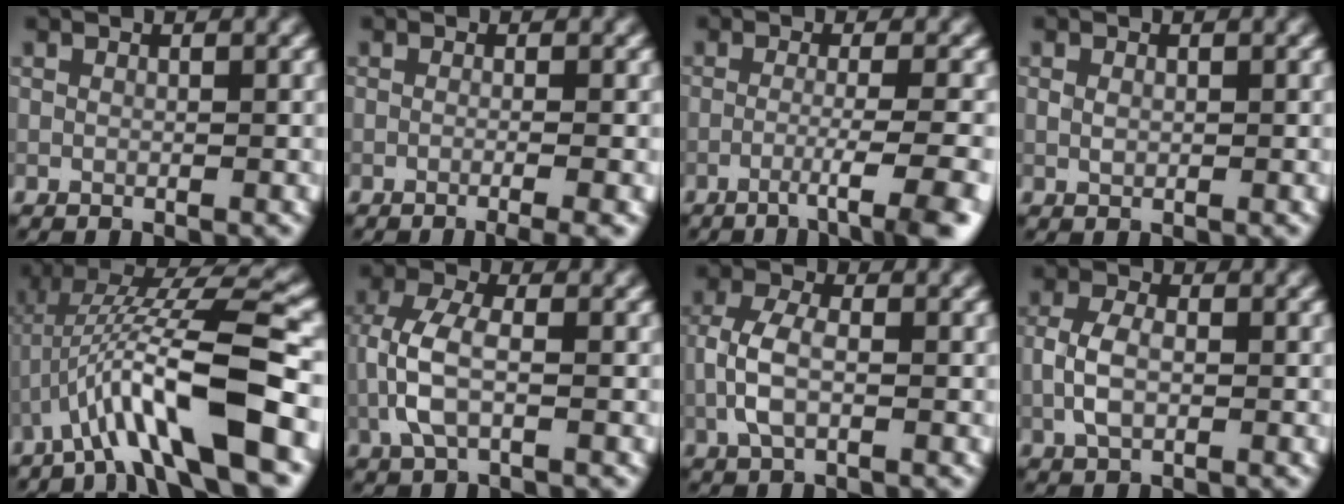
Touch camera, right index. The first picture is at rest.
{"total": 2.7, "force": [-1.0, 0.8, 2.4], "torque": [-0.019, 0.002, -0.023]}
{"total": 5.3, "force": [-2.8, 0.6, 4.5], "torque": [-0.059, 0.006, -0.052]}
{"total": 0.9, "force": [0.1, 0.6, 0.6], "torque": [-0.013, 0.000, 0.001]}
{"total": 10.0, "force": [-3.4, 1.7, 9.2], "torque": [-0.161, 0.026, -0.059]}
{"total": 4.4, "force": [-0.9, 2.1, 3.8], "torque": [-0.091, 0.008, -0.023]}
{"total": 3.8, "force": [-0.8, 1.9, 3.1], "torque": [-0.072, 0.005, -0.020]}
{"total": 3.3, "force": [-0.5, 1.9, 2.6], "torque": [-0.058, 0.002, -0.011]}